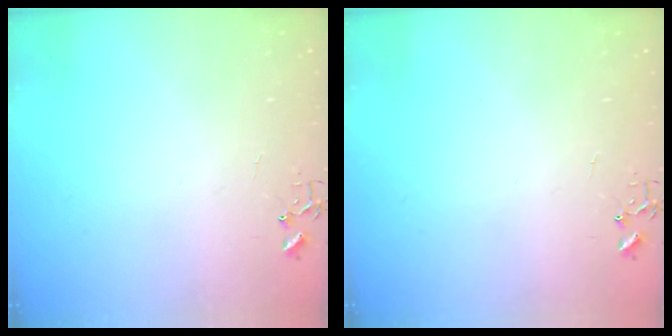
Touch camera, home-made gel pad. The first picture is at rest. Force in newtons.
{"total": 0.0}